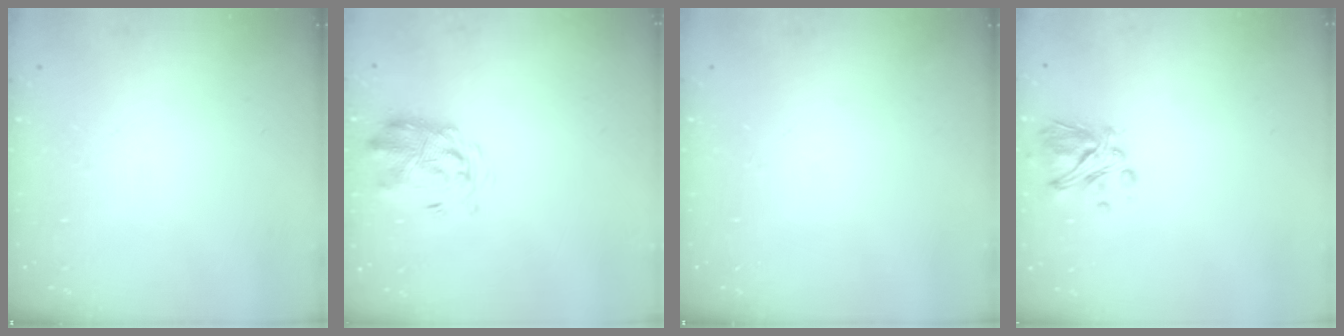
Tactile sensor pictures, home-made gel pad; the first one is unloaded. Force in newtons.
{"total": 3.1, "press": 3.0, "slide": 0.8}
{"total": 0.0}
{"total": 5.6, "press": 5.5, "slide": 1.1}